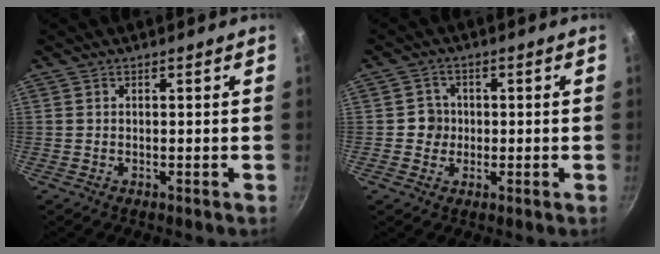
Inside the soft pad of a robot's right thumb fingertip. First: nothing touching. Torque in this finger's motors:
{"motor_torque": [-0.04, -0.19, 0.35, -0.15, 0.00]}